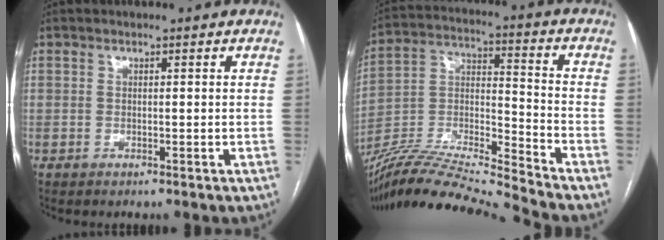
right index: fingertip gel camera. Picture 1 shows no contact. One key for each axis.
{"total": 18.9, "fx": -17.5, "fy": -1.8, "fz": 7.0, "tx": -0.142, "ty": 0.003, "tz": -0.318}